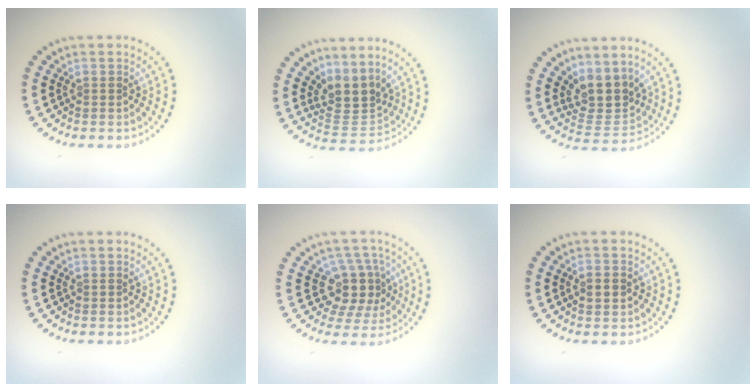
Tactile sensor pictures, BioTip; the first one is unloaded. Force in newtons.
{"total": 3.5, "press": 2.5, "slide": 2.5}
{"total": 4.0, "press": 3.2, "slide": 2.5}
{"total": 0.0}
{"total": 3.9, "press": 3.3, "slide": 2.2}
{"total": 1.9, "press": 1.9, "slide": 0.1}